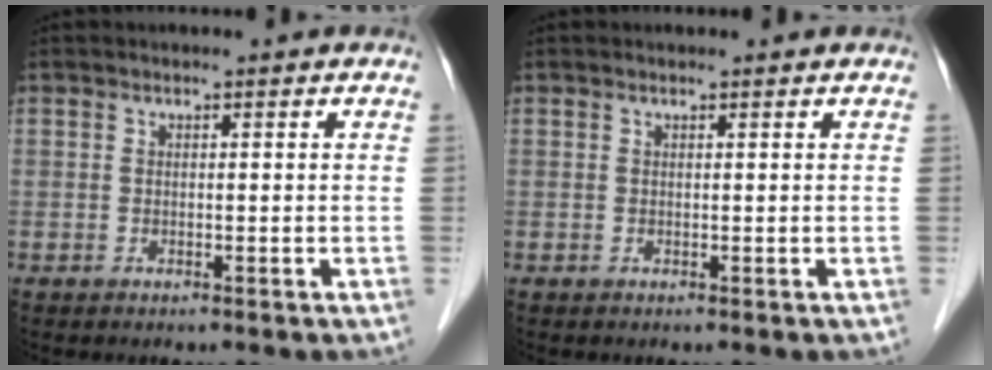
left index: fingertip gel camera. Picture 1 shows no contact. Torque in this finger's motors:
{"motor_torque": [-0.22, 0.16, 0.00, -0.01]}